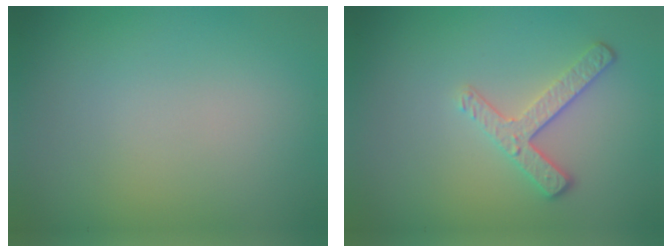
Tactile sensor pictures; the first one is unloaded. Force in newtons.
{"total": 2.7, "press": 2.3, "slide": 1.5}